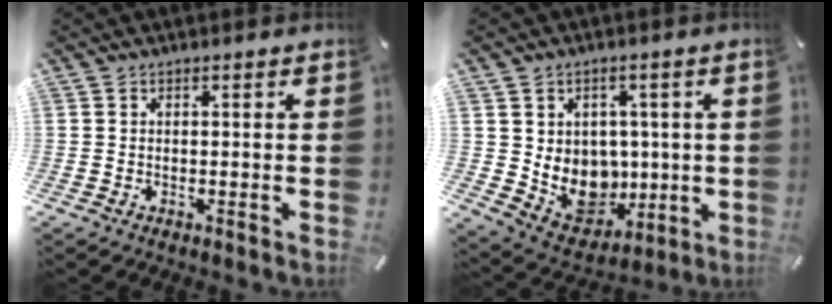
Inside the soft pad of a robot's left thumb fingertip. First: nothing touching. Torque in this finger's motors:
{"motor_torque": [1.04, 1.11, 0.53, -0.45, 0.08]}